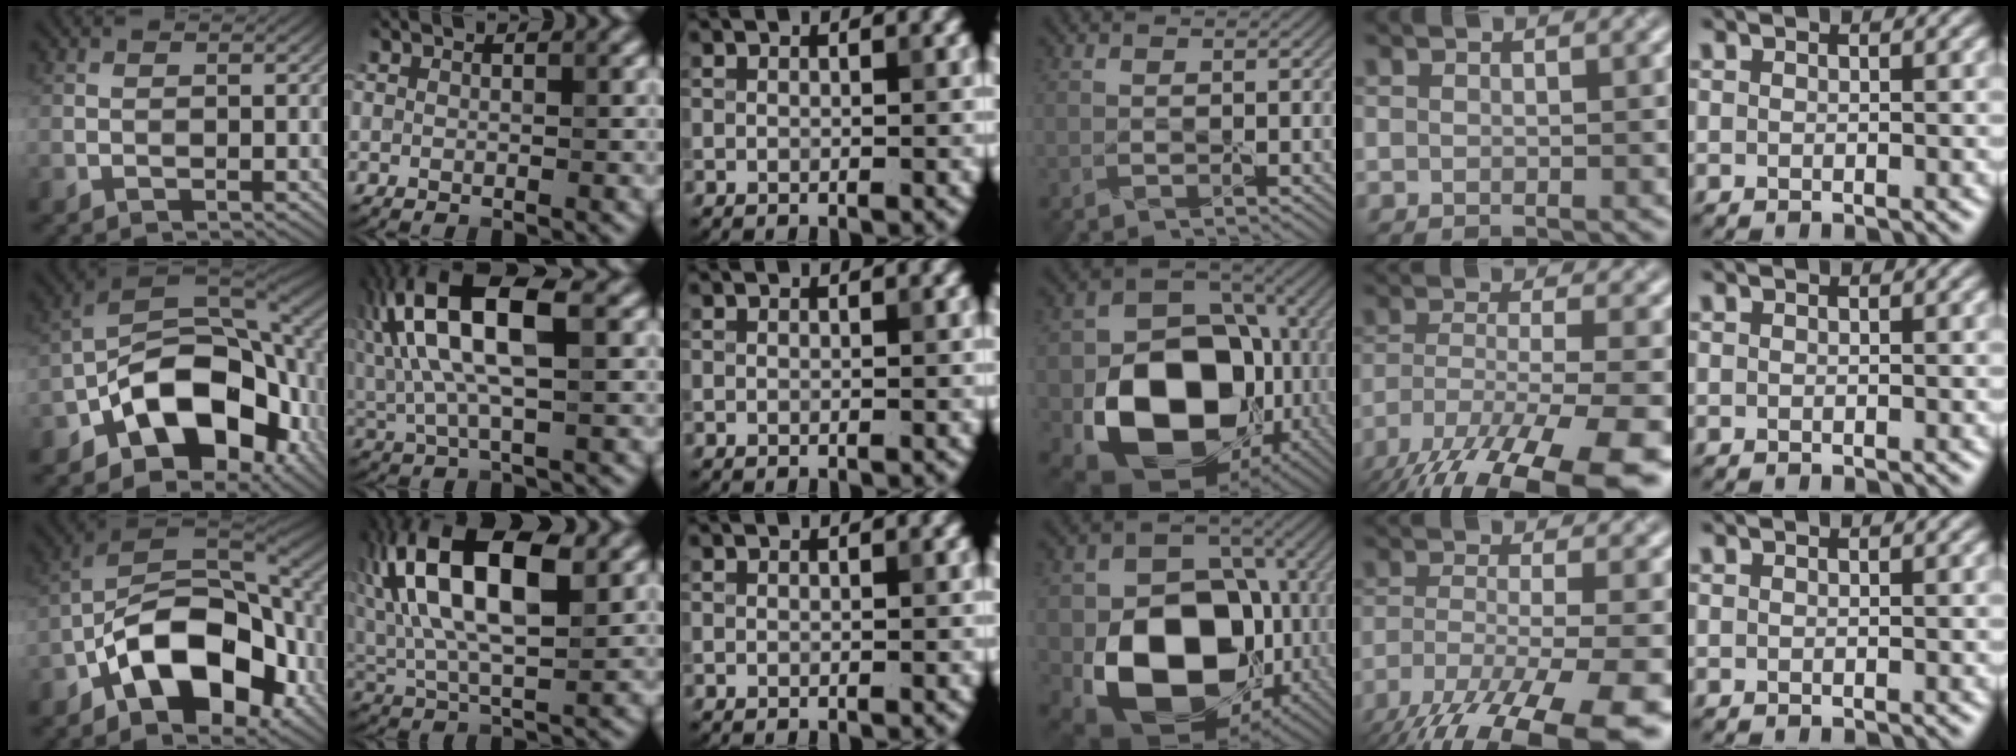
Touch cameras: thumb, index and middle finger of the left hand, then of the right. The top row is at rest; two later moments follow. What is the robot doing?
{"motion": "peel", "object": "shipping label"}